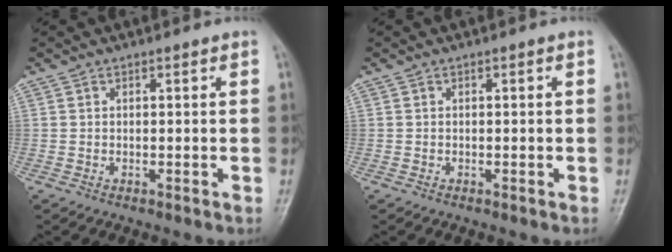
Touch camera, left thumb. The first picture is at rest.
{"total": 0.0}